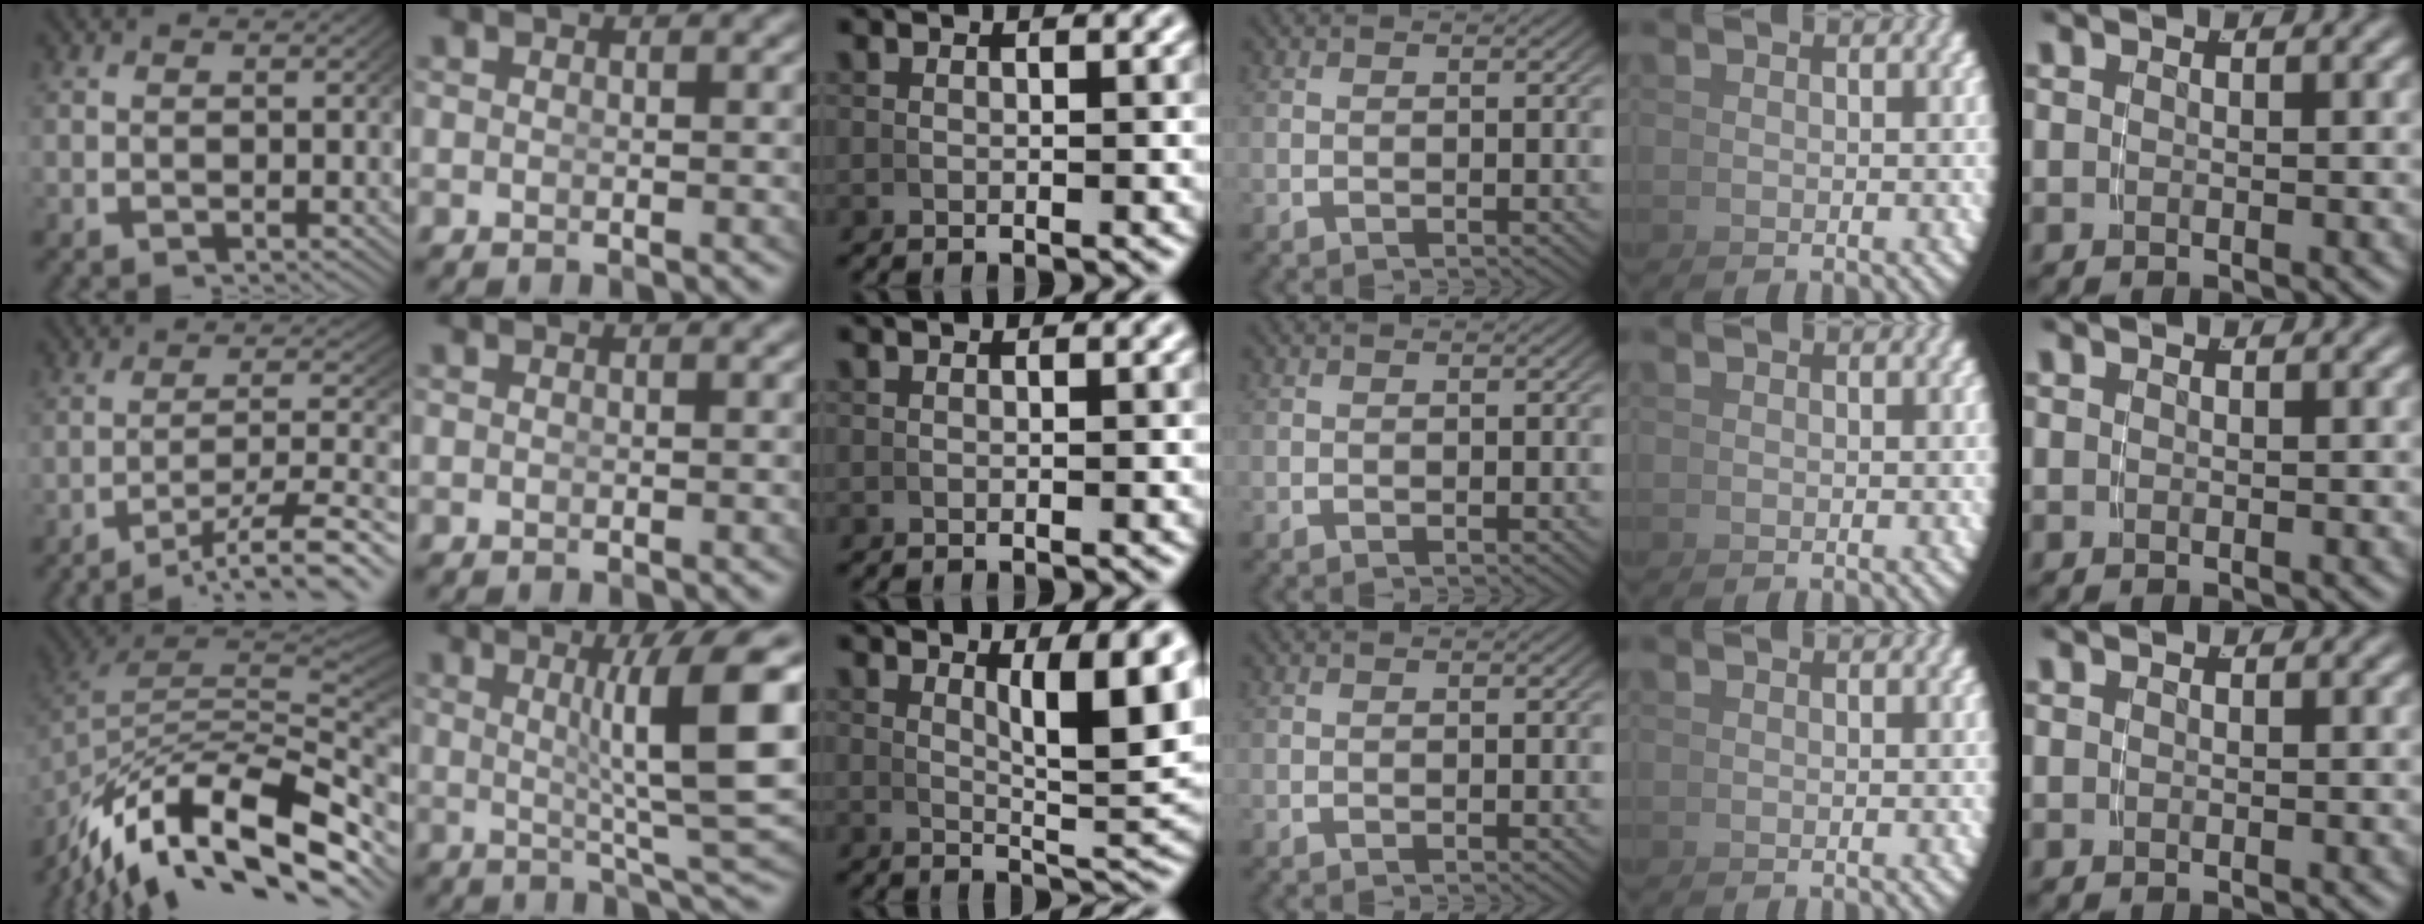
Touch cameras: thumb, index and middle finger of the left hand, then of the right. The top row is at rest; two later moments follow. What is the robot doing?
{"motion": "lift_and_place", "object": "cup"}